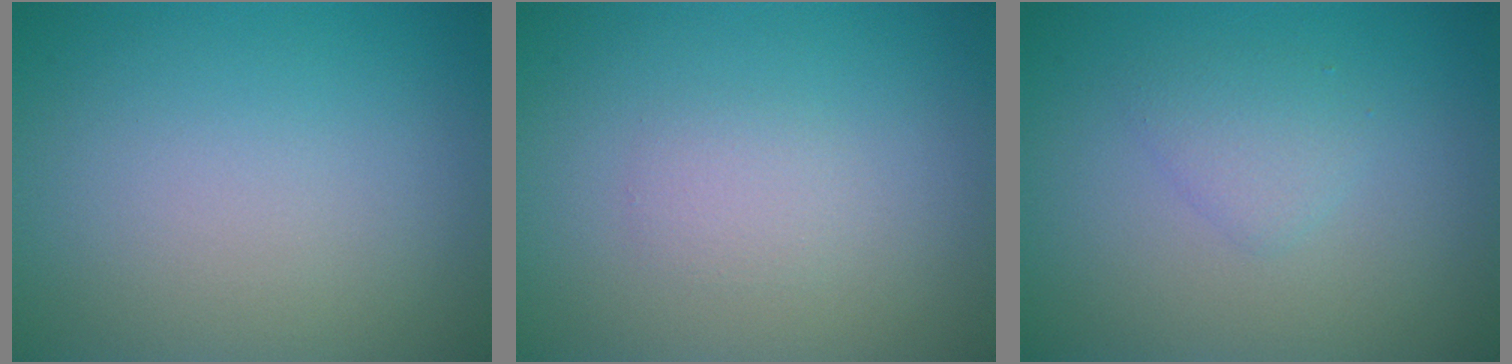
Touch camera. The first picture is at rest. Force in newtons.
{"total": 1.2, "press": 1.2, "slide": 0.0}
{"total": 1.5, "press": 1.5, "slide": 0.1}